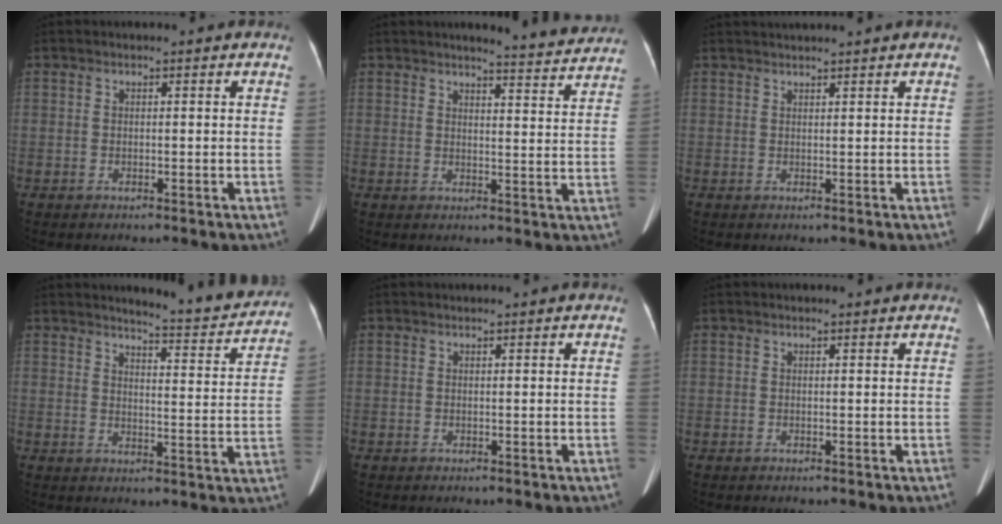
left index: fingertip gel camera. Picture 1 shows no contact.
{"total": 7.7, "force": [7.5, 0.3, 1.9], "torque": [-0.030, -0.015, 0.080]}
{"total": 4.1, "force": [3.8, -0.5, 1.3], "torque": [-0.014, 0.031, 0.056]}
{"total": 10.9, "force": [10.5, 0.8, 3.1], "torque": [-0.034, -0.027, 0.120]}
{"total": 0.0}
{"total": 0.0}